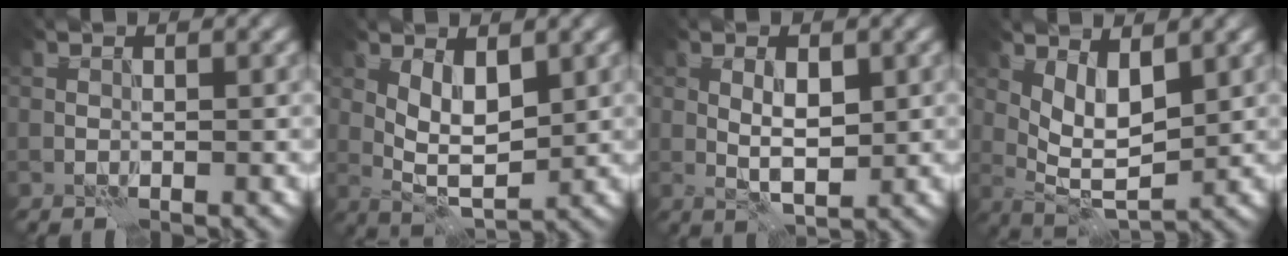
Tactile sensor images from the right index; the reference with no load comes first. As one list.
[{"total": 4.0, "force": [0.9, 1.7, 3.5], "torque": [-0.062, -0.006, 0.018]}, {"total": 2.8, "force": [0.2, 1.1, 2.6], "torque": [-0.044, -0.003, 0.004]}, {"total": 4.3, "force": [1.4, 1.7, 3.6], "torque": [-0.068, -0.013, 0.029]}]